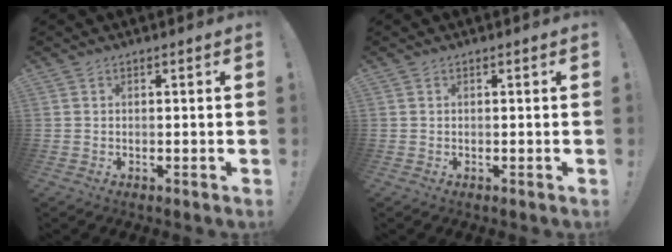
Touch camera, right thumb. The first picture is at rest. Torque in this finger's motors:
{"motor_torque": [-0.11, 0.12, -0.08, 0.08, 0.03]}